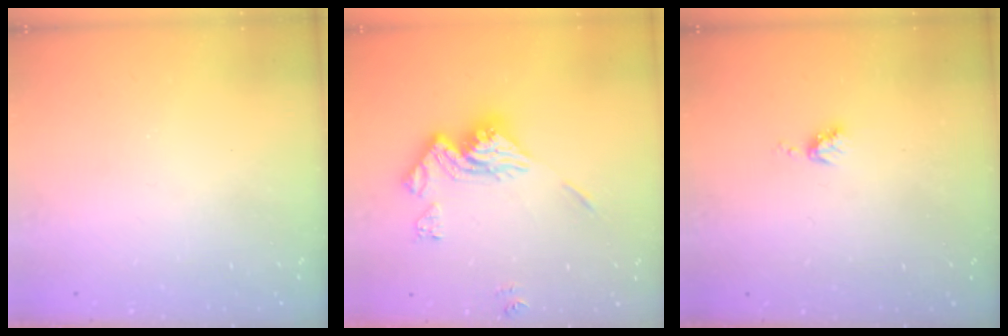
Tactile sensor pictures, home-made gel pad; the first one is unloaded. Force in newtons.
{"total": 15.2, "press": 15.2, "slide": 1.5}
{"total": 3.8, "press": 3.7, "slide": 0.6}